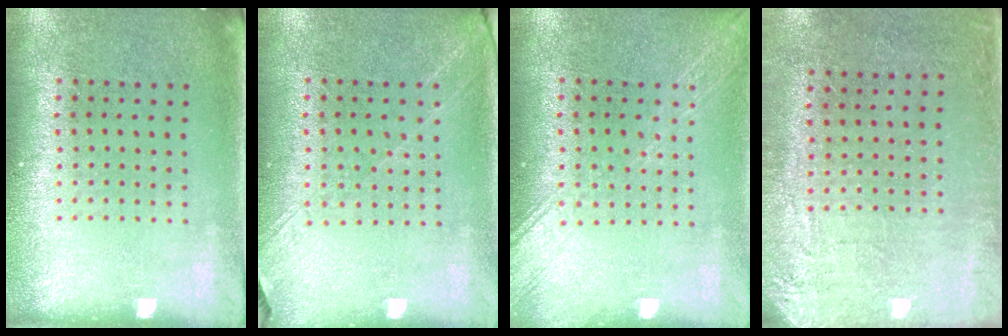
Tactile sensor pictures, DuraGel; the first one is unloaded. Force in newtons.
{"total": 1.3, "press": 1.3, "slide": 0.4}
{"total": 1.7, "press": 1.7, "slide": 0.2}
{"total": 2.8, "press": 2.5, "slide": 1.1}